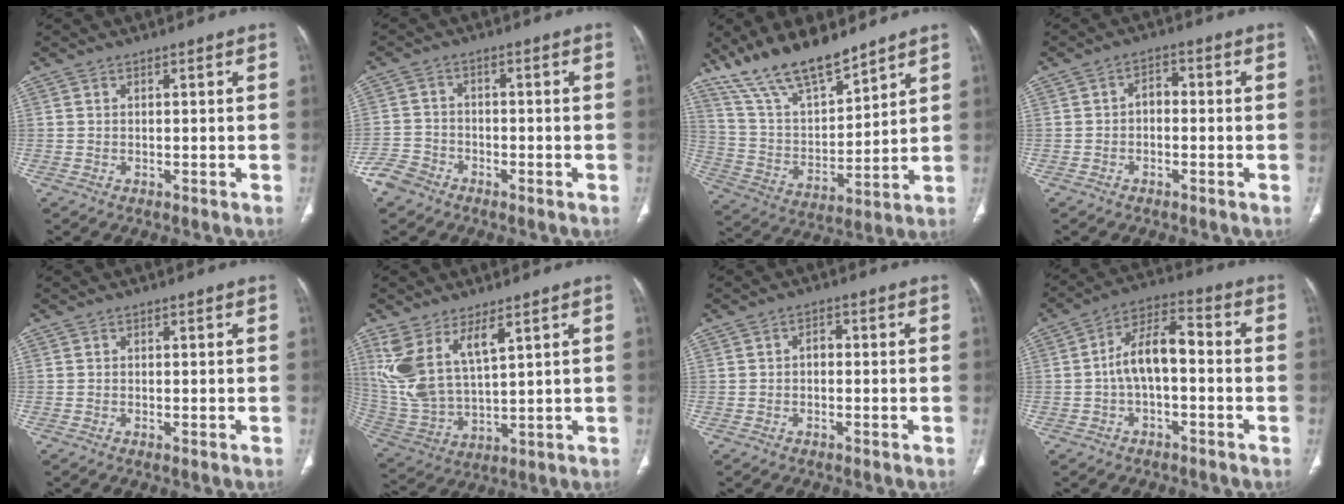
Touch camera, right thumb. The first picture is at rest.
{"total": 4.5, "force": [-3.3, 2.9, 0.9], "torque": [-0.008, 0.015, -0.070]}
{"total": 16.8, "force": [13.5, 5.0, 8.6], "torque": [-0.129, -0.067, 0.259]}
{"total": 2.9, "force": [-0.6, 2.0, 2.0], "torque": [-0.020, 0.017, -0.020]}
{"total": 0.5, "force": [-0.2, 0.1, 0.4], "torque": [-0.011, -0.002, -0.005]}
{"total": 12.7, "force": [6.4, 5.3, 9.6], "torque": [-0.205, -0.026, 0.147]}
{"total": 2.0, "force": [-0.3, 1.3, 1.5], "torque": [-0.017, 0.010, -0.009]}
{"total": 9.5, "force": [-1.1, 4.7, 8.1], "torque": [-0.140, 0.041, -0.030]}